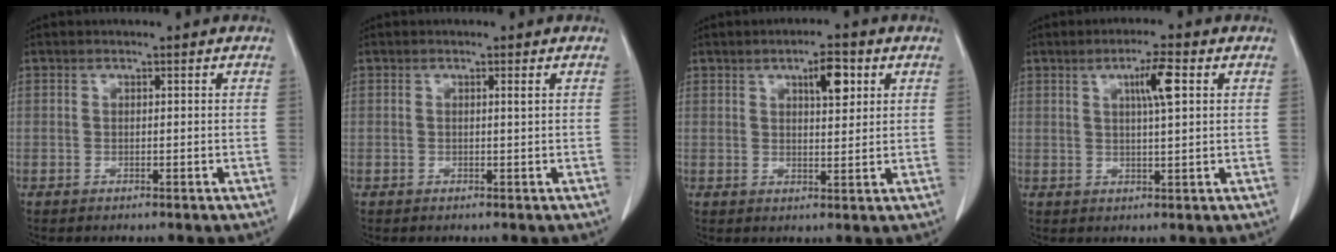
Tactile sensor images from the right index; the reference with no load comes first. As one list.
[{"total": 0.6, "force": [0.2, -0.2, 0.6], "torque": [-0.014, -0.002, 0.005]}, {"total": 5.2, "force": [2.4, 1.5, 4.3], "torque": [-0.067, 0.003, 0.038]}, {"total": 5.1, "force": [1.9, 0.3, 4.7], "torque": [-0.078, 0.002, 0.029]}]